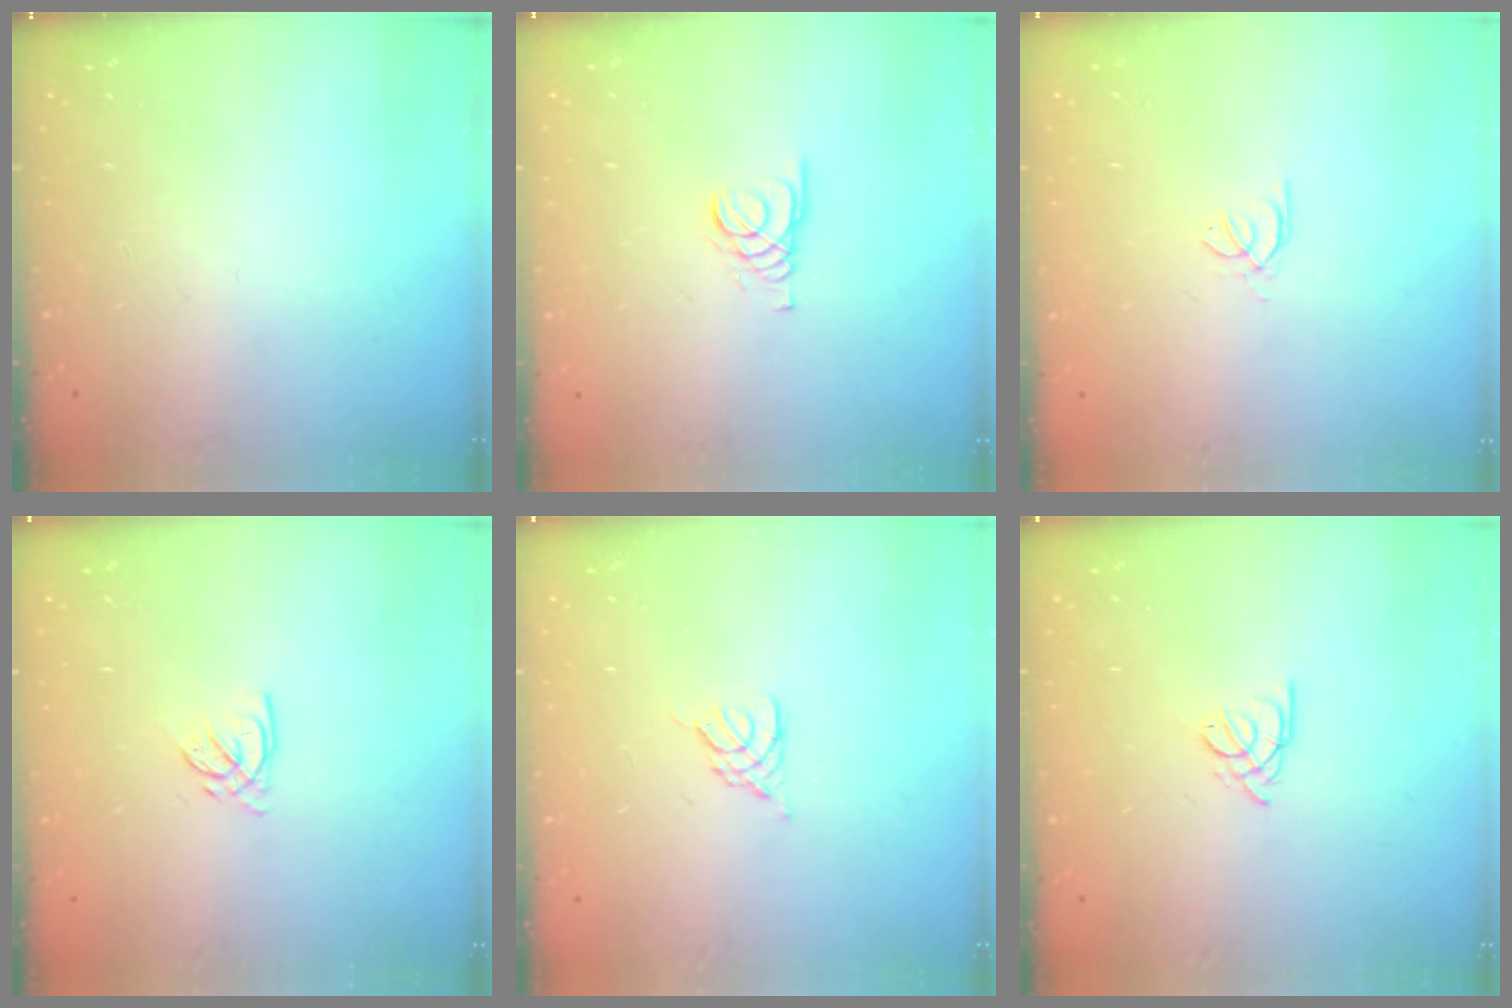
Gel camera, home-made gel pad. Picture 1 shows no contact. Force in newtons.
{"total": 1.4, "press": 1.4, "slide": 0.2}
{"total": 0.5, "press": 0.4, "slide": 0.3}
{"total": 2.8, "press": 2.8, "slide": 0.1}
{"total": 2.3, "press": 2.3, "slide": 0.5}
{"total": 2.7, "press": 2.6, "slide": 0.5}